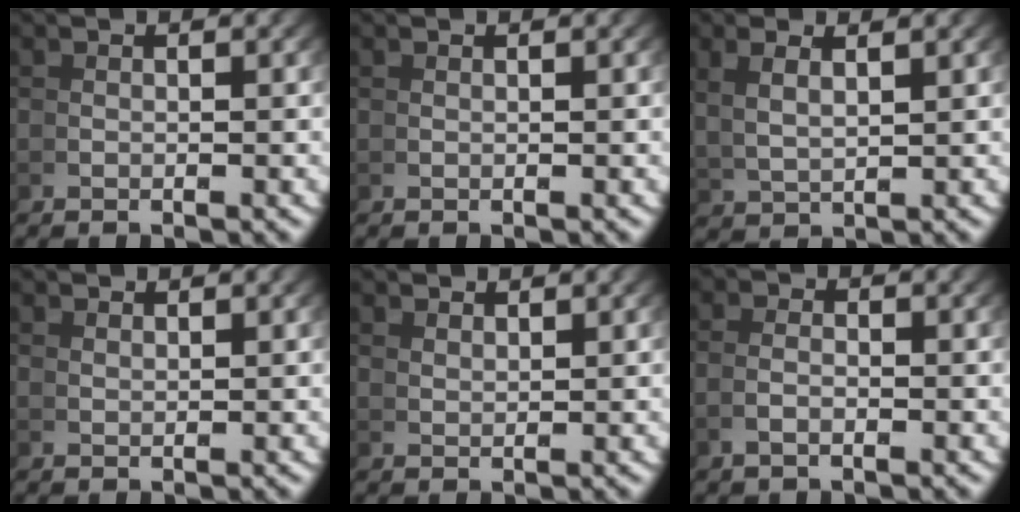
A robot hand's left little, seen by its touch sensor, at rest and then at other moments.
{"total": 0.6, "force": [0.4, -0.5, -0.1], "torque": [0.005, 0.001, 0.008]}
{"total": 2.7, "force": [2.0, 0.5, 1.7], "torque": [-0.030, 0.004, 0.047]}
{"total": 1.9, "force": [1.4, -1.2, -0.2], "torque": [0.017, 0.001, 0.035]}
{"total": 2.2, "force": [2.0, -1.0, -0.1], "torque": [0.012, 0.001, 0.046]}
{"total": 0.8, "force": [-0.5, -0.2, 0.6], "torque": [-0.015, -0.005, -0.006]}